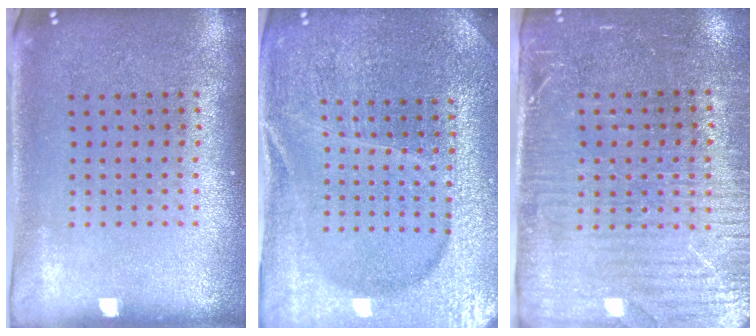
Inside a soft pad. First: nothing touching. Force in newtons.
{"total": 4.4, "press": 4.2, "slide": 1.4}
{"total": 3.5, "press": 3.1, "slide": 1.5}